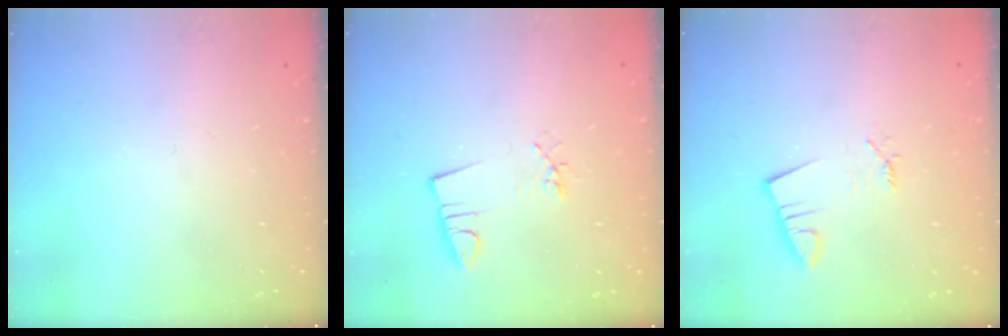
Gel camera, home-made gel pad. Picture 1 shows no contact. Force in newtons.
{"total": 2.6, "press": 0.8, "slide": 2.4}
{"total": 1.4, "press": 1.4, "slide": 0.1}